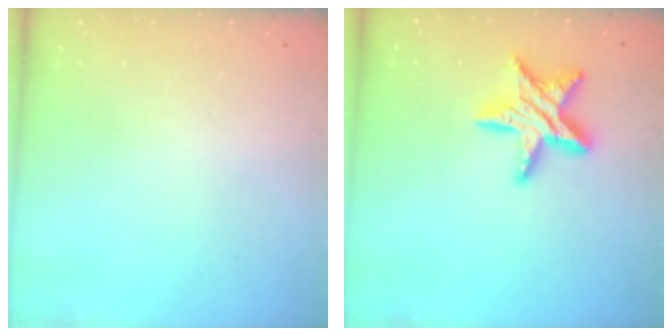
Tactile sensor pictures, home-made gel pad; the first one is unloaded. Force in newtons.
{"total": 14.8, "press": 14.7, "slide": 1.3}